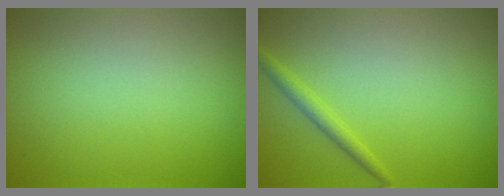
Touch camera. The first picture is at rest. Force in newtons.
{"total": 1.4, "press": 1.4, "slide": 0.1}